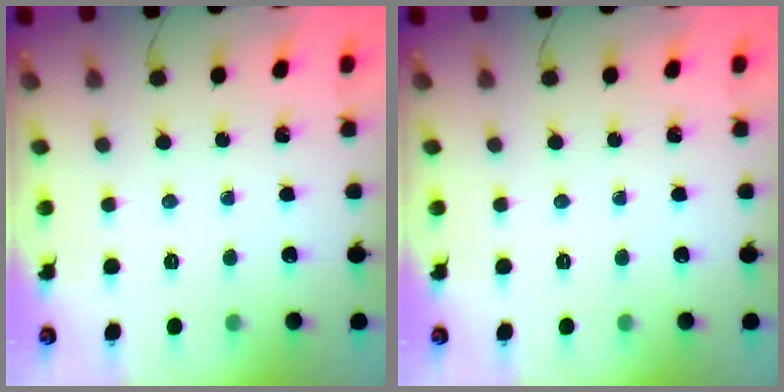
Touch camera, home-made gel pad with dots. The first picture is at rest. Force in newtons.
{"total": 0.0}